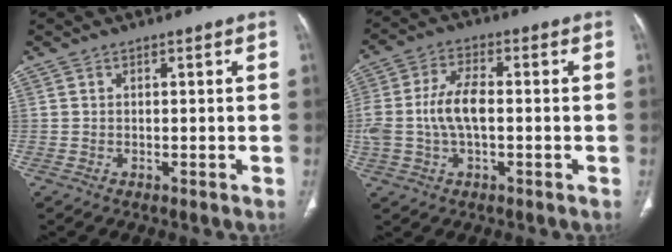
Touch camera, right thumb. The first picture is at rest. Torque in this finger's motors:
{"motor_torque": [1.84, 1.63, 1.28, -0.40, 0.13]}